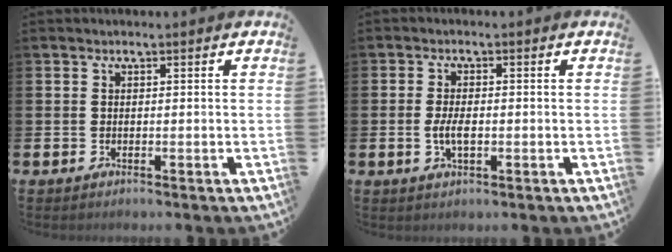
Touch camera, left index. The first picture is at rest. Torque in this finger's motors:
{"motor_torque": [0.16, 0.12, 0.07, 0.08]}